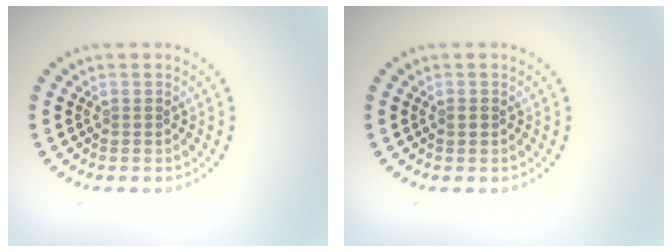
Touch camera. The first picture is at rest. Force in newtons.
{"total": 0.7, "press": 0.7, "slide": 0.0}